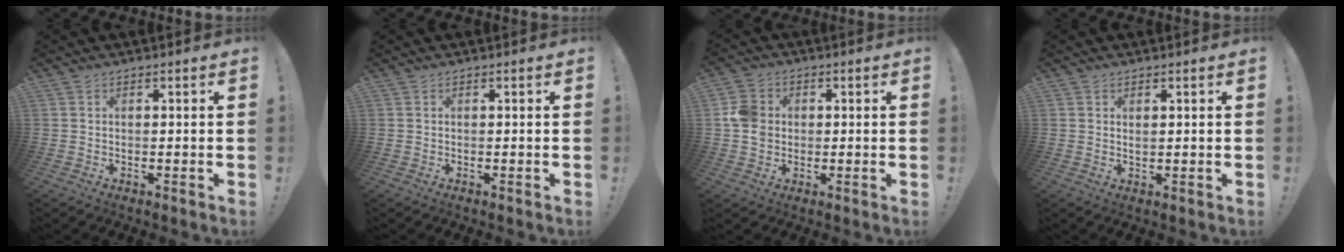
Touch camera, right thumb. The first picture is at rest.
{"total": 0.0}
{"total": 7.6, "force": [0.2, 6.7, 3.7], "torque": [-0.067, 0.014, 0.007]}
{"total": 1.2, "force": [0.7, 0.5, 0.8], "torque": [-0.014, 0.000, 0.013]}